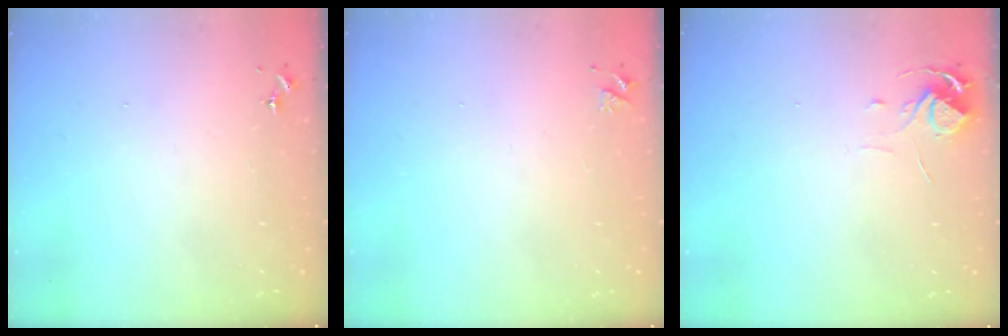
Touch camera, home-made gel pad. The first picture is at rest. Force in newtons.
{"total": 3.3, "press": 3.2, "slide": 0.4}
{"total": 5.7, "press": 5.7, "slide": 0.4}